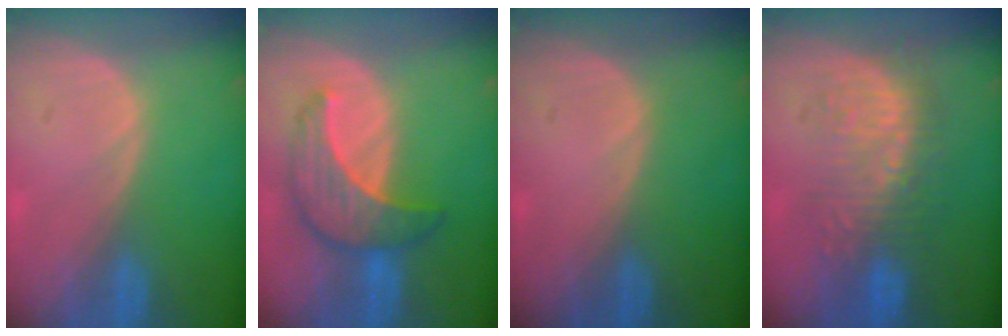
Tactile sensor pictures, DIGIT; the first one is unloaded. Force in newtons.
{"total": 7.4, "press": 7.4, "slide": 0.2}
{"total": 0.0}
{"total": 8.9, "press": 8.6, "slide": 2.0}